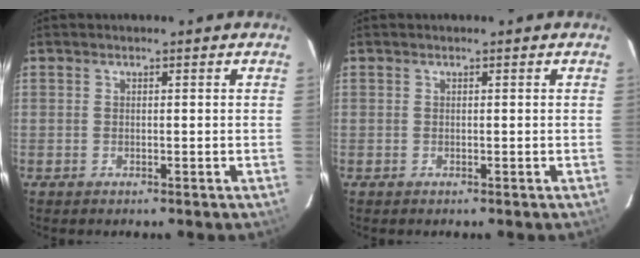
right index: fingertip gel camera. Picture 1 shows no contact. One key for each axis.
{"total": 0.0}